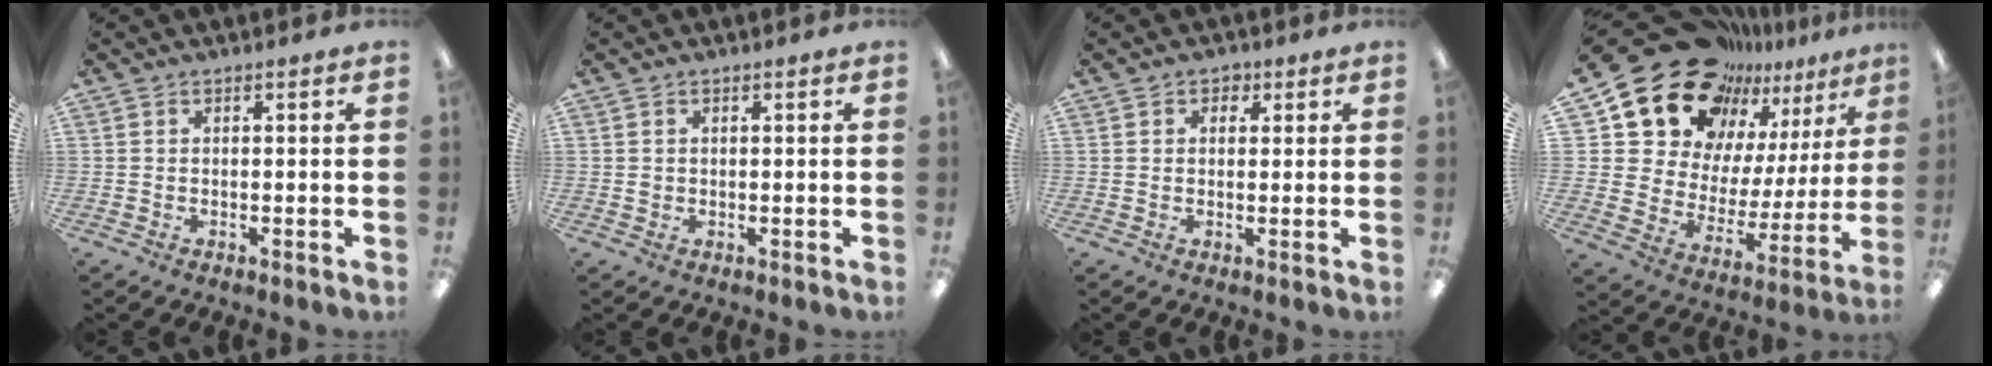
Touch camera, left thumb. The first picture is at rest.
{"total": 0.9, "force": [0.2, 0.9, 0.1], "torque": [-0.003, 0.005, 0.002]}
{"total": 2.4, "force": [1.0, 2.0, 0.7], "torque": [0.001, 0.000, 0.014]}
{"total": 20.3, "force": [17.2, 9.7, 4.5], "torque": [-0.109, -0.139, 0.323]}